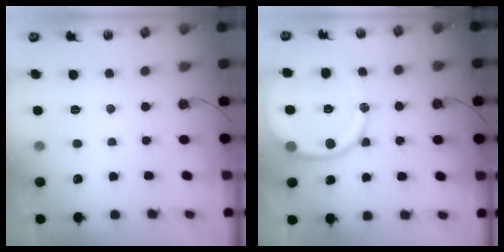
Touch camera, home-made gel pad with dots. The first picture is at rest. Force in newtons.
{"total": 14.7, "press": 14.6, "slide": 1.6}